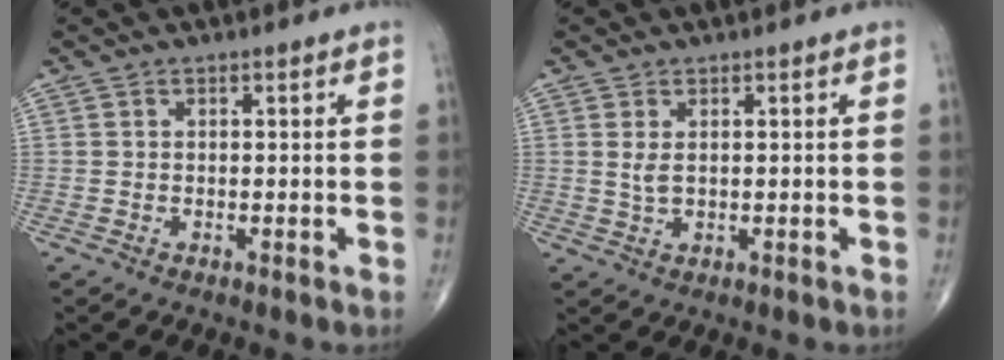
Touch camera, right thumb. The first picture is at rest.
{"total": 2.0, "force": [0.5, 1.0, 1.7], "torque": [-0.033, -0.003, 0.016]}